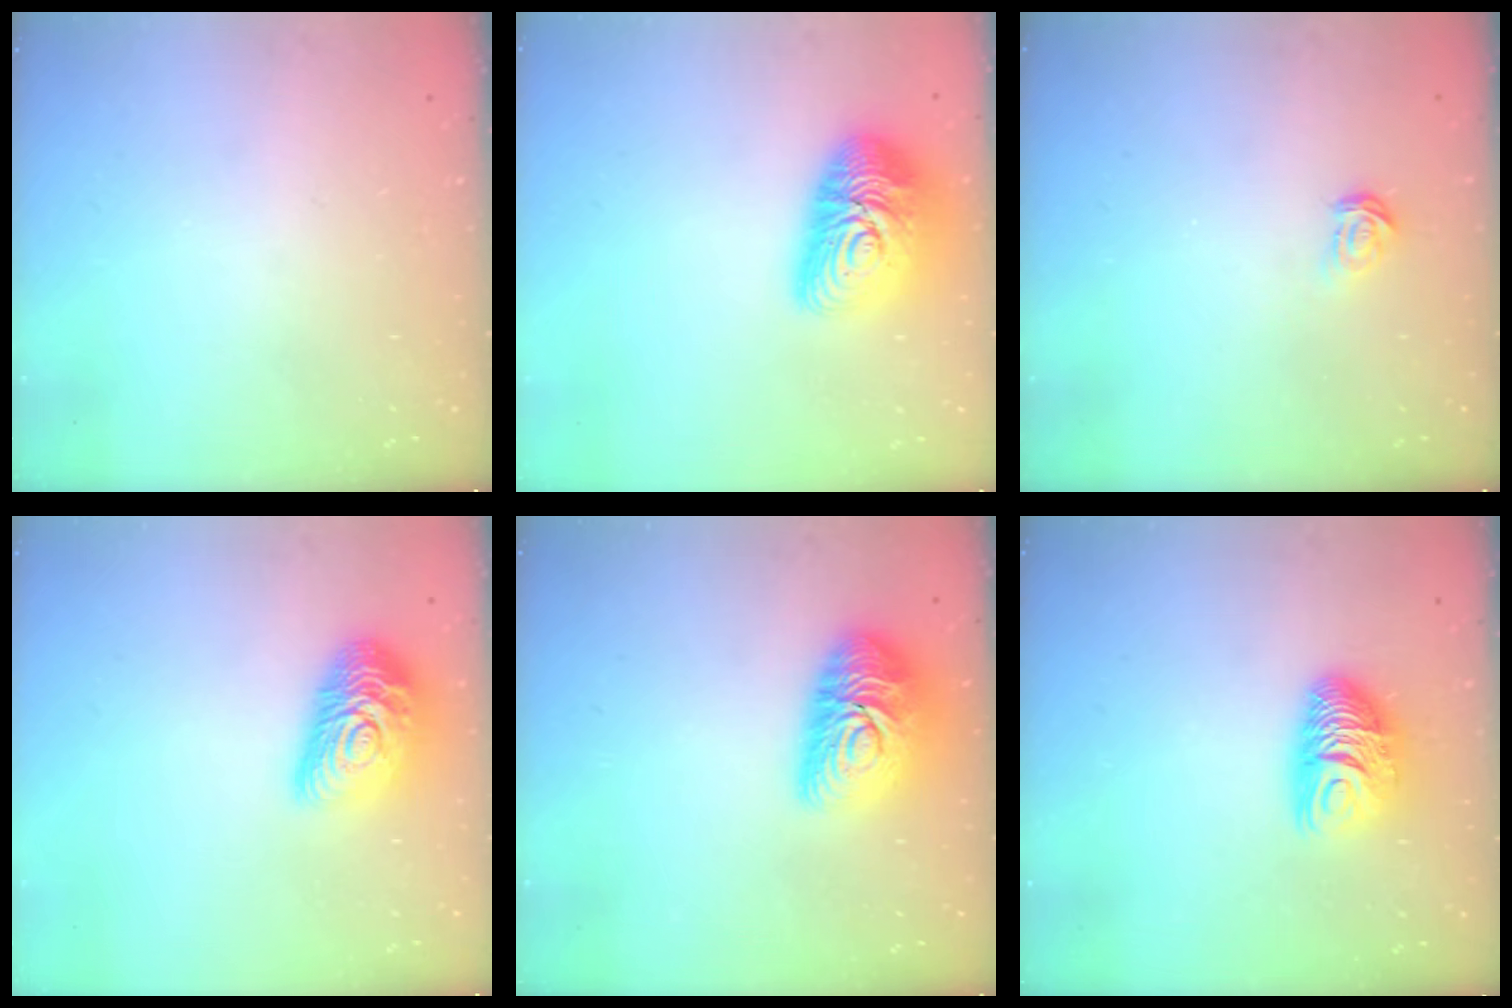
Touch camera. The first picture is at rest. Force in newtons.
{"total": 15.9, "press": 15.9, "slide": 1.0}
{"total": 2.4, "press": 2.4, "slide": 0.2}
{"total": 17.1, "press": 17.1, "slide": 1.1}
{"total": 15.0, "press": 14.9, "slide": 1.0}
{"total": 9.2, "press": 9.2, "slide": 0.5}